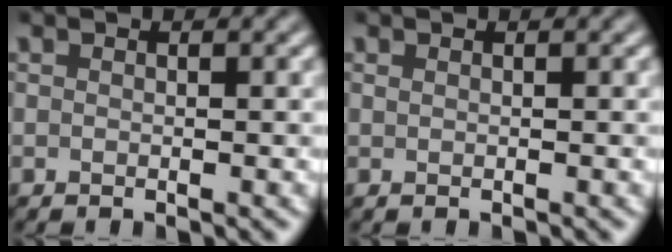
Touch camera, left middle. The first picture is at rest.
{"total": 0.0}